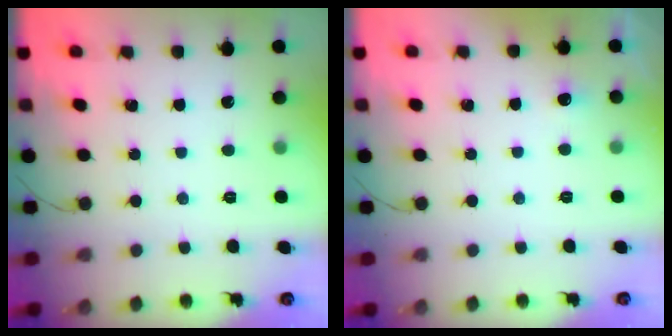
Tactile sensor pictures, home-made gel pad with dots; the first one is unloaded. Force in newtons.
{"total": 11.0, "press": 3.4, "slide": 10.5}